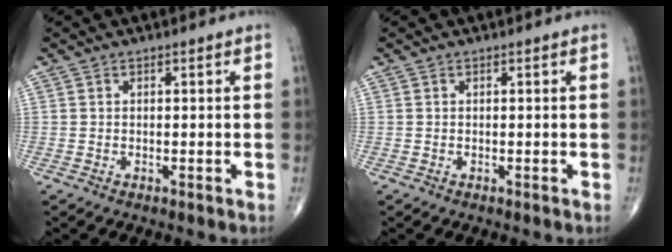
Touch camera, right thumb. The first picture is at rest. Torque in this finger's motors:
{"motor_torque": [0.00, 0.00, 0.00, 0.00, 0.00]}